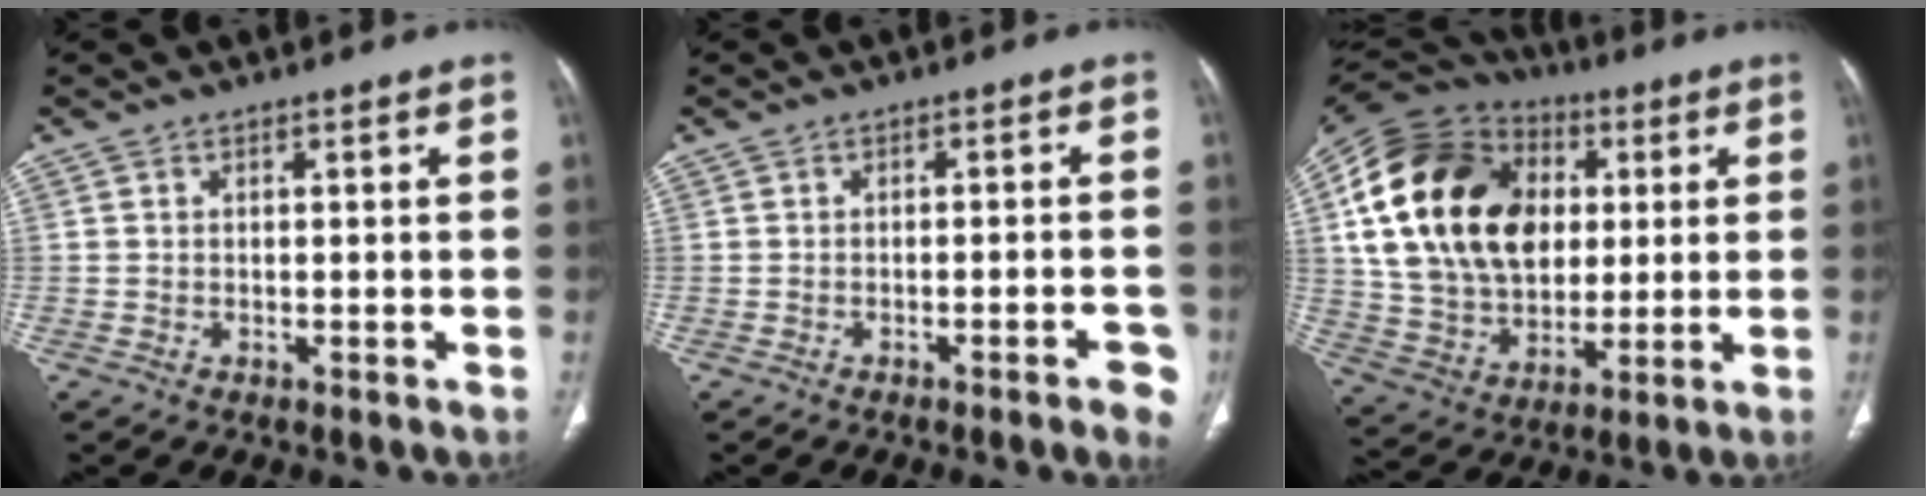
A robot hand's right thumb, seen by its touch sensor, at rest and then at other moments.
{"total": 4.6, "force": [-2.4, 0.9, 3.8], "torque": [-0.047, 0.010, -0.026]}
{"total": 28.5, "force": [5.5, 20.1, 19.4], "torque": [-0.355, 0.014, 0.102]}